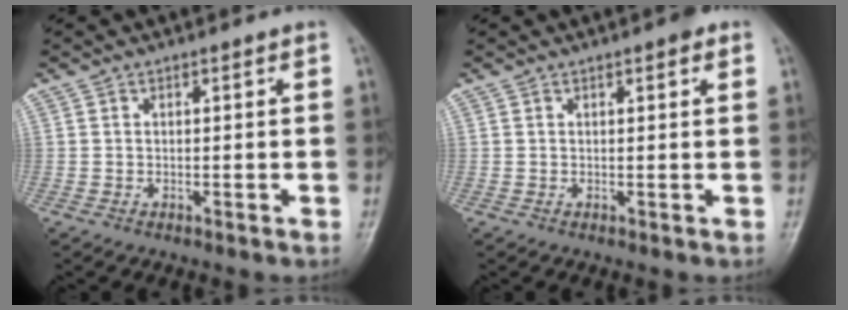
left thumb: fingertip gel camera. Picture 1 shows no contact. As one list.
[{"total": 2.1, "force": [1.1, 0.6, 1.7], "torque": [-0.020, 0.001, 0.010]}]